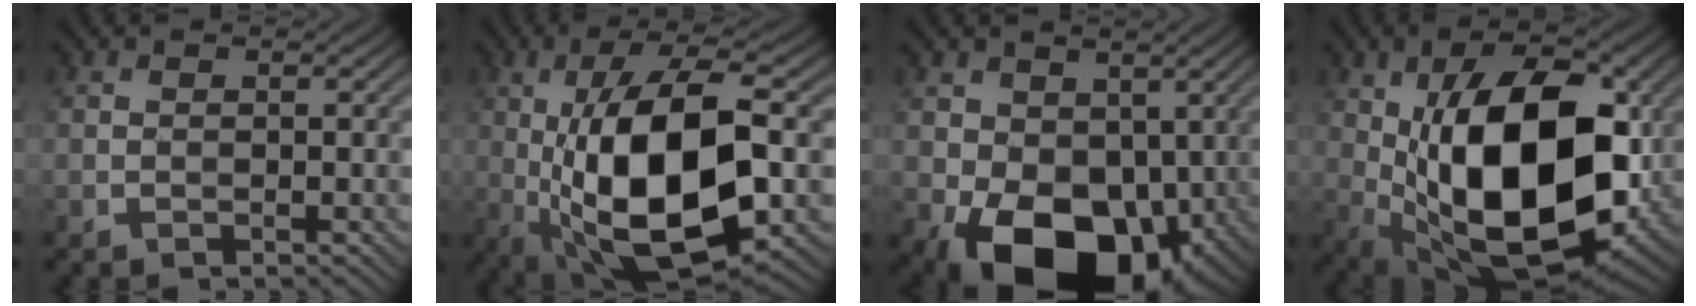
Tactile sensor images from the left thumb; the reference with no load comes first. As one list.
[{"total": 16.4, "force": [-1.2, 6.6, 15.0], "torque": [-0.274, 0.004, -0.022]}, {"total": 14.2, "force": [-2.7, 9.7, 10.0], "torque": [-0.173, -0.031, -0.041]}, {"total": 19.0, "force": [0.2, 10.3, 16.0], "torque": [-0.270, -0.015, 0.011]}]